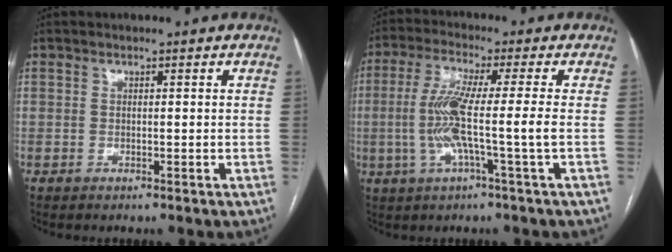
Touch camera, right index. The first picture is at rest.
{"total": 8.6, "force": [-1.3, -0.9, 8.5], "torque": [-0.172, 0.002, -0.027]}